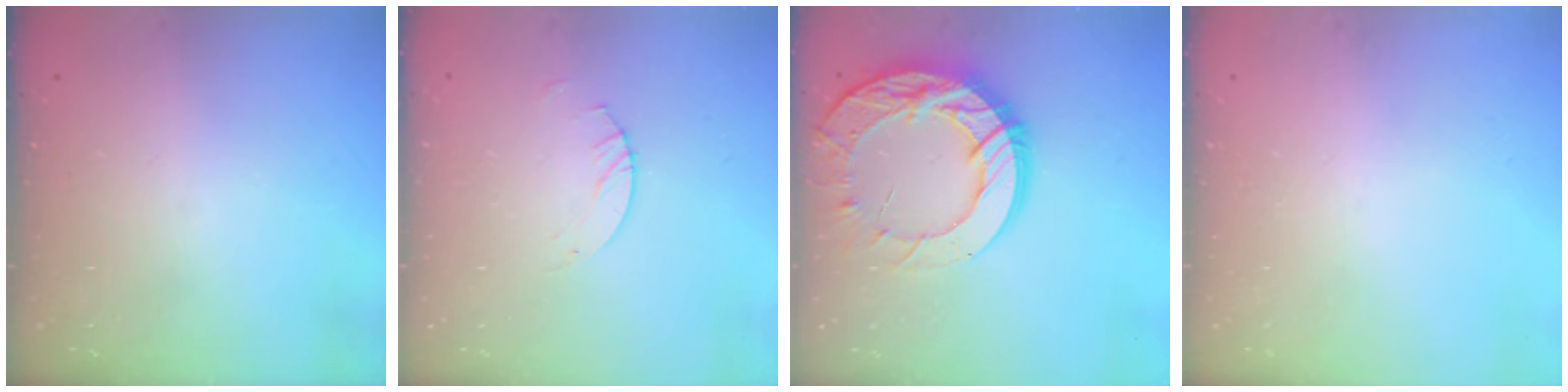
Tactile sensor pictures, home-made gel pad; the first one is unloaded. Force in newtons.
{"total": 2.0, "press": 2.0, "slide": 0.2}
{"total": 21.2, "press": 21.1, "slide": 2.1}
{"total": 0.0}